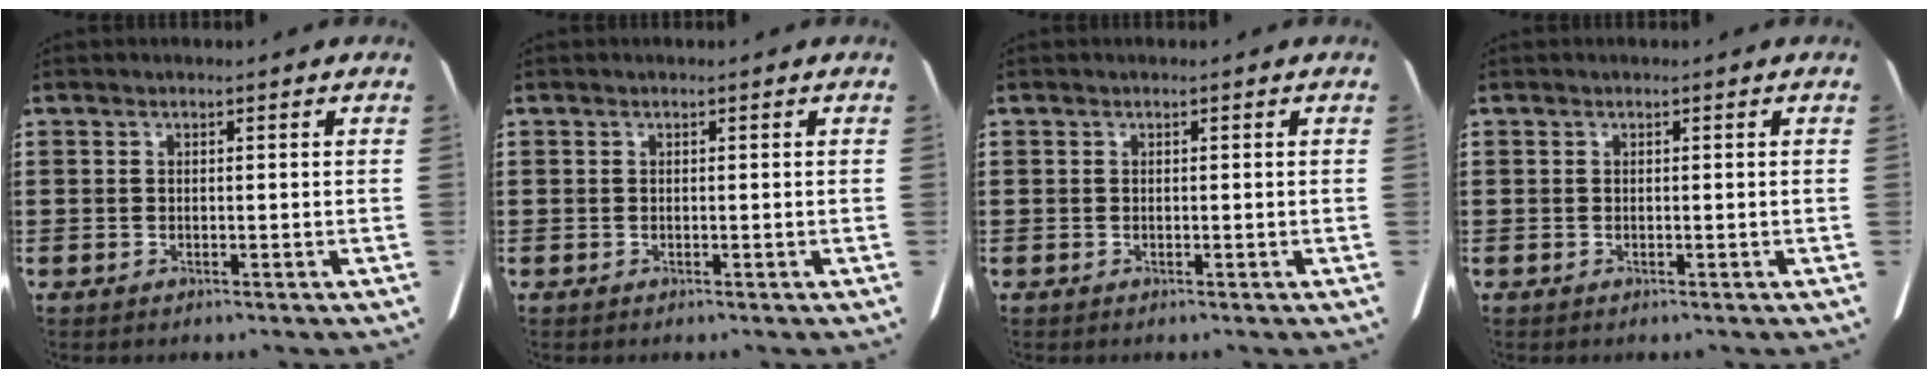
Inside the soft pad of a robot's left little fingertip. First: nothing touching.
{"total": 0.0}
{"total": 0.0}
{"total": 0.0}